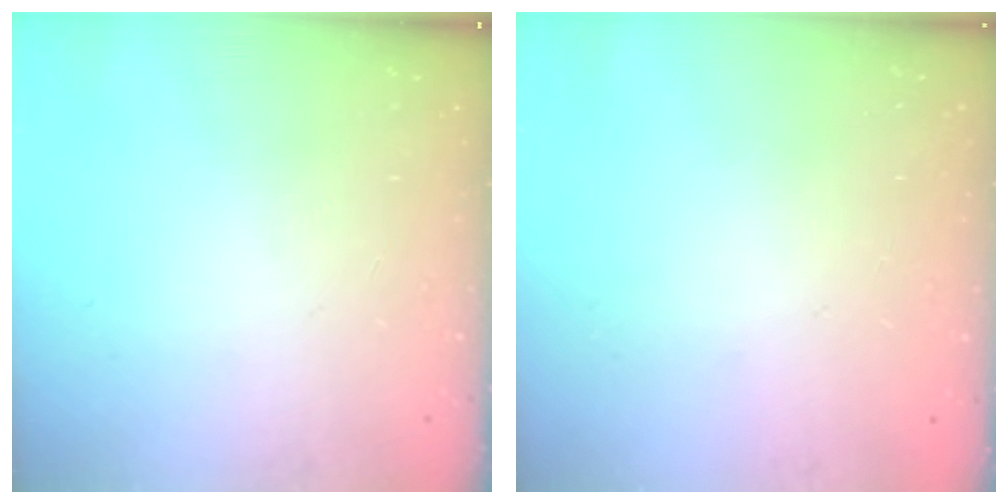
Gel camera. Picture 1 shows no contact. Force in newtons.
{"total": 0.0}